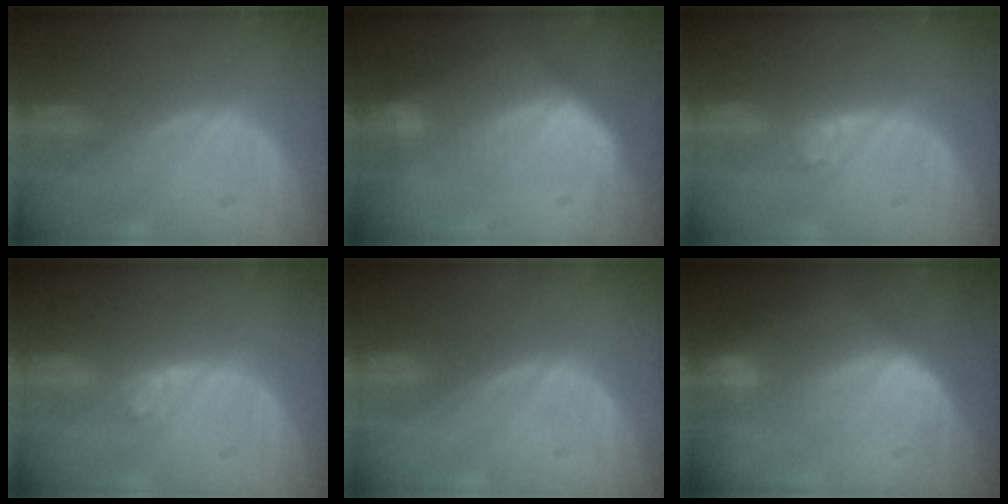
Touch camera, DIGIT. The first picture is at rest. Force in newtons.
{"total": 6.5, "press": 6.0, "slide": 2.4}
{"total": 3.0, "press": 2.5, "slide": 1.7}
{"total": 3.0, "press": 2.5, "slide": 1.7}
{"total": 0.0}
{"total": 5.1, "press": 4.8, "slide": 1.4}